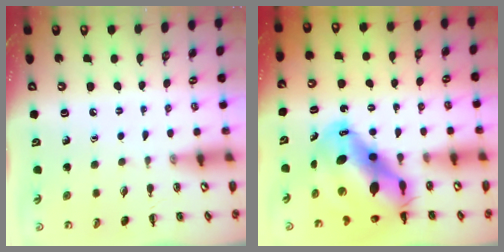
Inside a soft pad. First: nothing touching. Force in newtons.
{"total": 17.3, "press": 16.7, "slide": 4.6}